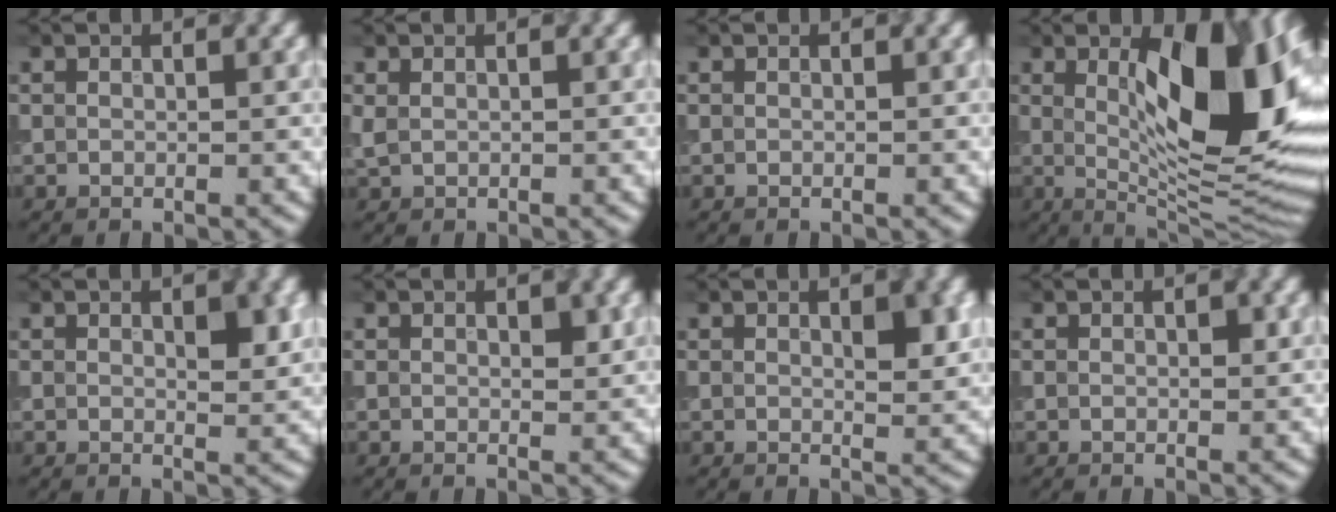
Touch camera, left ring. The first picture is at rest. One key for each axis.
{"total": 0.8, "fx": 0.2, "fy": 0.5, "fz": 0.5, "tx": -0.014, "ty": 0.001, "tz": 0.007}
{"total": 0.0}
{"total": 13.2, "fx": 2.2, "fy": 4.6, "fz": 12.2, "tx": -0.165, "ty": 0.000, "tz": 0.036}
{"total": 2.2, "fx": 0.8, "fy": 0.8, "fz": 2.0, "tx": -0.023, "ty": -0.005, "tz": 0.014}
{"total": 1.0, "fx": 0.3, "fy": 0.4, "fz": 0.8, "tx": -0.008, "ty": -0.003, "tz": 0.006}
{"total": 2.6, "fx": 0.8, "fy": 0.9, "fz": 2.3, "tx": -0.030, "ty": -0.004, "tz": 0.014}
{"total": 0.7, "fx": 0.2, "fy": 0.3, "fz": 0.6, "tx": -0.005, "ty": 0.000, "tz": 0.002}